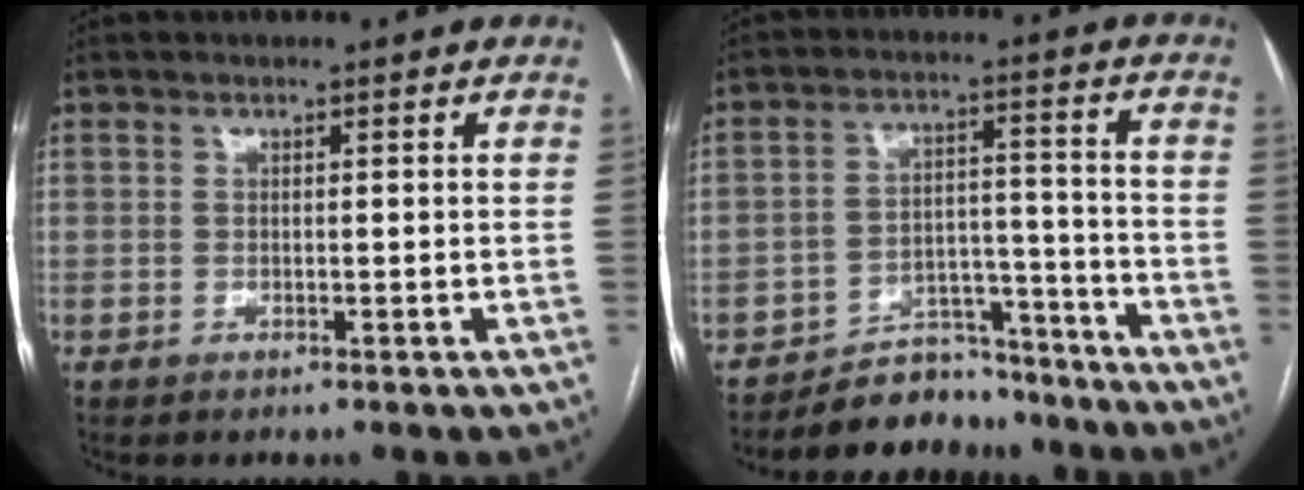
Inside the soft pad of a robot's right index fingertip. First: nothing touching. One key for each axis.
{"total": 9.5, "fx": -8.7, "fy": 3.7, "fz": 0.8, "tx": 0.008, "ty": 0.047, "tz": -0.139}